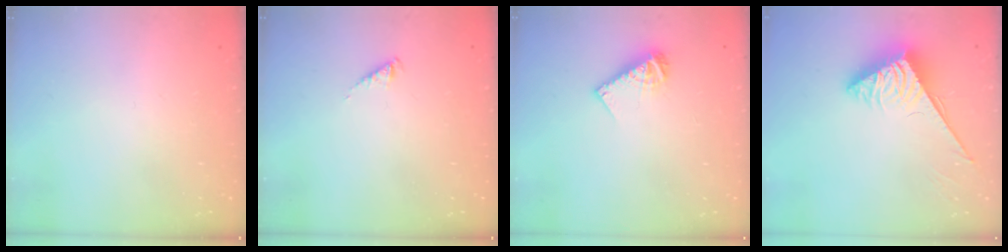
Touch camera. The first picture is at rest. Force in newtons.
{"total": 2.4, "press": 2.4, "slide": 0.3}
{"total": 8.2, "press": 8.2, "slide": 0.7}
{"total": 3.8, "press": 3.8, "slide": 0.4}